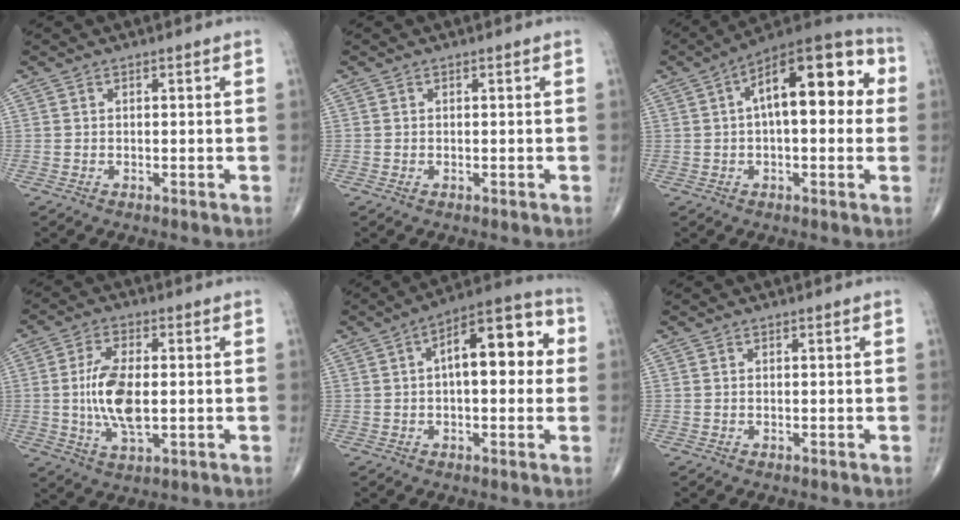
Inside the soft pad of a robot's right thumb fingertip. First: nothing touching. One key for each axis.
{"total": 0.0}
{"total": 18.3, "fx": 3.5, "fy": 8.0, "fz": 16.0, "tx": -0.211, "ty": 0.040, "tz": 0.042}
{"total": 10.5, "fx": -0.2, "fy": 4.8, "fz": 9.4, "tx": -0.187, "ty": -0.005, "tz": -0.002}
{"total": 14.5, "fx": 2.3, "fy": 6.4, "fz": 12.9, "tx": -0.162, "ty": 0.034, "tz": 0.028}
{"total": 0.0}